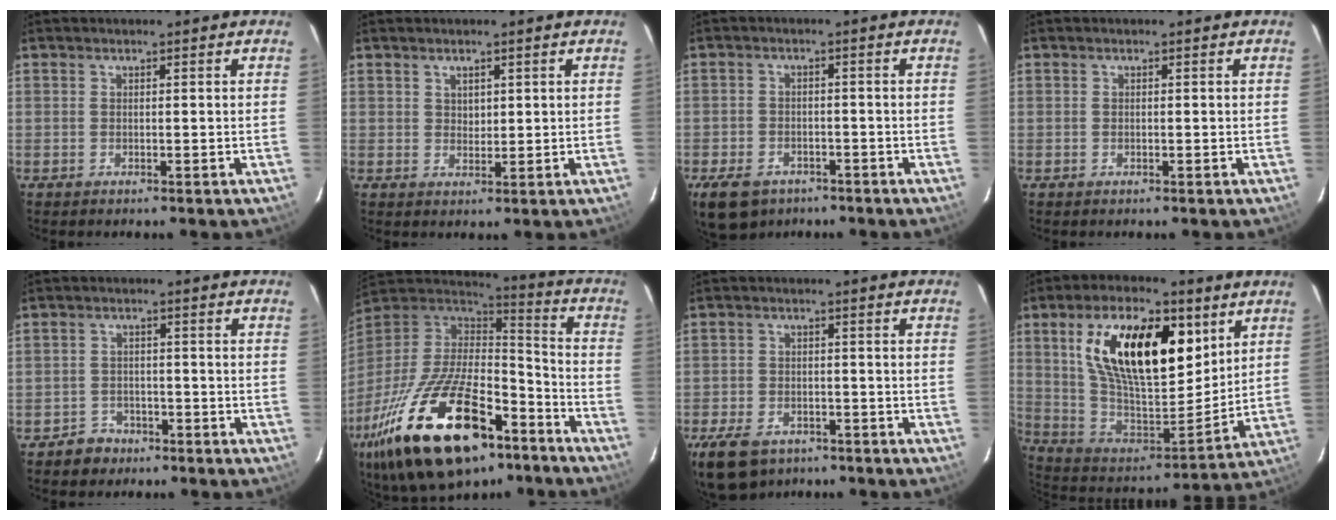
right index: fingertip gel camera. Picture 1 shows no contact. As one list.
[{"total": 2.3, "force": [1.2, 1.6, 0.9], "torque": [-0.009, 0.003, 0.024]}, {"total": 9.7, "force": [-6.2, 6.2, 4.2], "torque": [-0.109, -0.002, -0.096]}, {"total": 0.0}, {"total": 4.4, "force": [-3.0, 3.3, 0.2], "torque": [-0.018, 0.016, -0.045]}, {"total": 33.4, "force": [-19.5, 15.0, 22.6], "torque": [-0.437, -0.033, -0.301]}, {"total": 11.6, "force": [-7.7, 6.9, 5.4], "torque": [-0.141, -0.008, -0.125]}, {"total": 24.5, "force": [9.8, 11.4, 19.3], "torque": [-0.361, 0.014, 0.180]}]